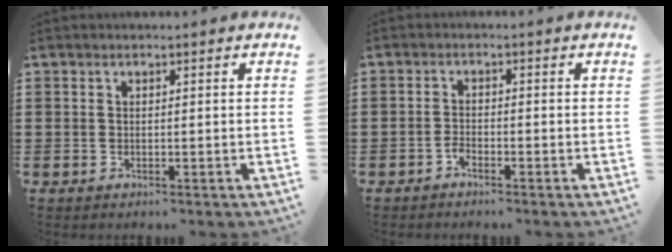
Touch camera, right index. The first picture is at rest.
{"total": 1.4, "force": [-1.2, 0.3, 0.6], "torque": [-0.016, -0.001, -0.023]}